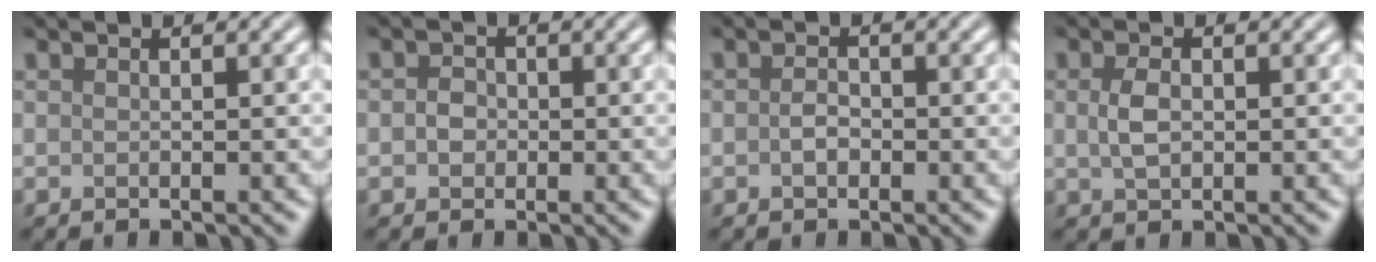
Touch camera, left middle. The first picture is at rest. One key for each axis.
{"total": 1.6, "fx": -0.2, "fy": 1.4, "fz": 0.6, "tx": -0.009, "ty": 0.000, "tz": -0.009}
{"total": 1.3, "fx": -0.4, "fy": 0.9, "fz": 0.9, "tx": -0.022, "ty": 0.001, "tz": -0.010}
{"total": 2.1, "fx": 0.1, "fy": 1.3, "fz": 1.6, "tx": -0.043, "ty": 0.001, "tz": 0.003}